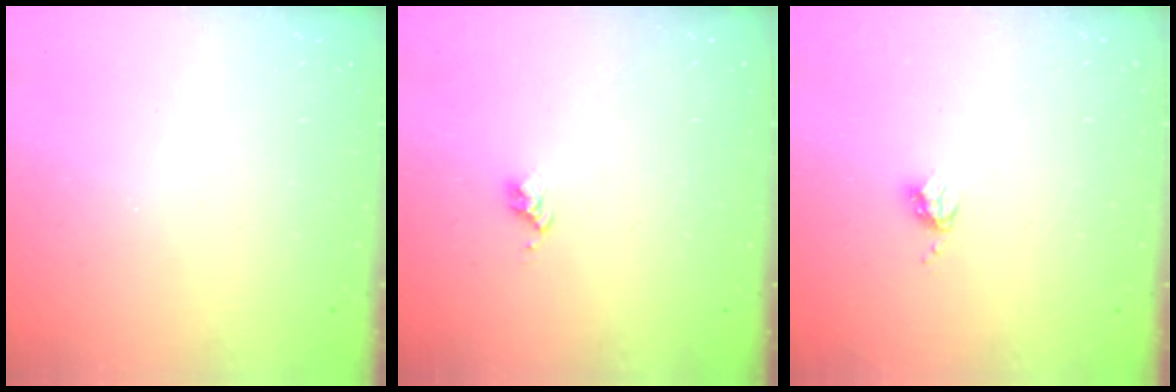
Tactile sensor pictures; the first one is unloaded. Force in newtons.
{"total": 2.7, "press": 2.6, "slide": 0.4}
{"total": 3.8, "press": 3.8, "slide": 0.4}